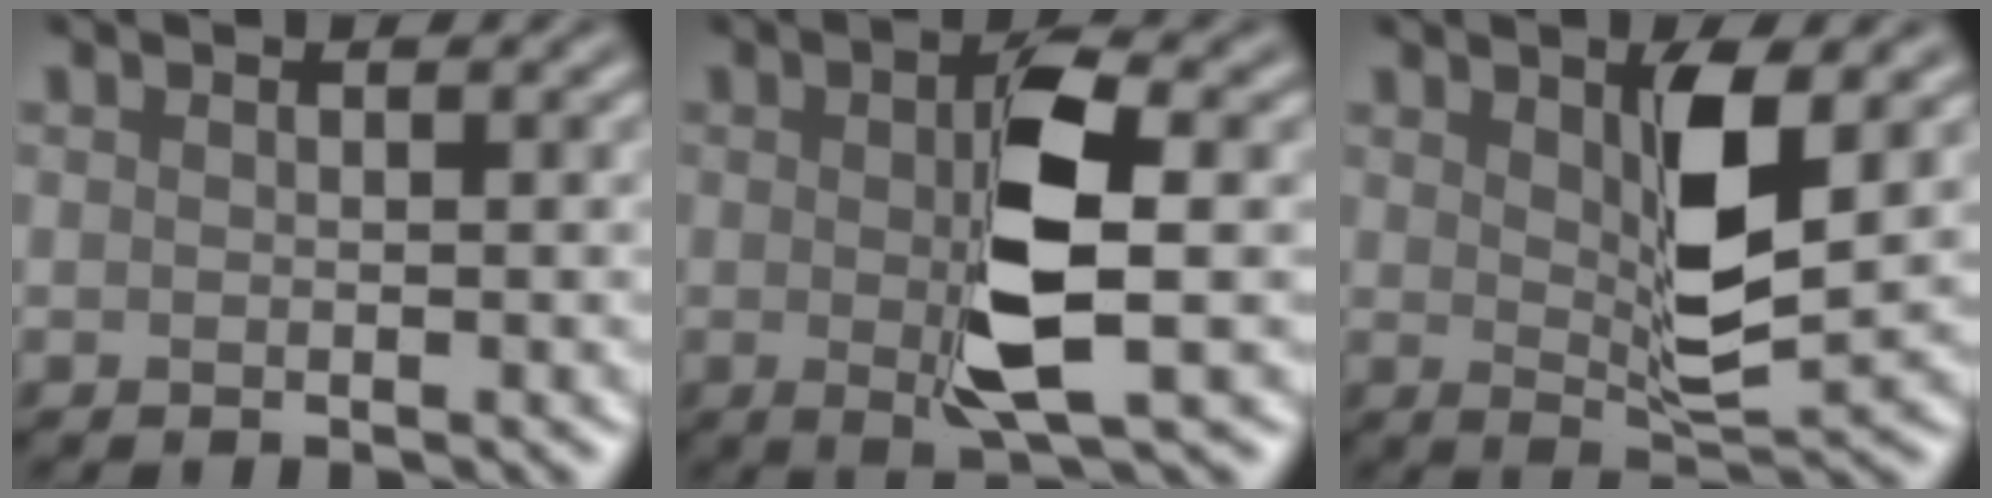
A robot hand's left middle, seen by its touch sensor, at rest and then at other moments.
{"total": 6.8, "force": [-0.1, 1.9, 6.6], "torque": [-0.120, -0.002, -0.002]}
{"total": 5.3, "force": [1.3, 1.5, 4.9], "torque": [-0.088, -0.008, 0.026]}